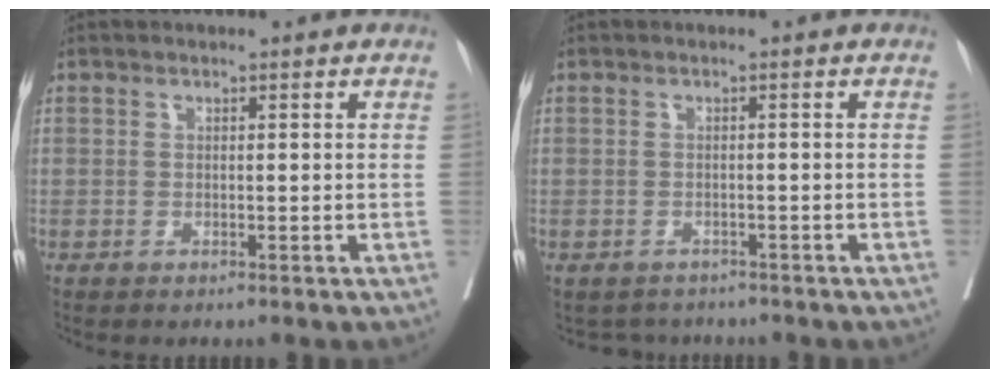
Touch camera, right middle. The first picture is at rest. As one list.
[{"total": 3.1, "force": [-2.7, 1.5, -0.3], "torque": [0.004, 0.004, -0.040]}]